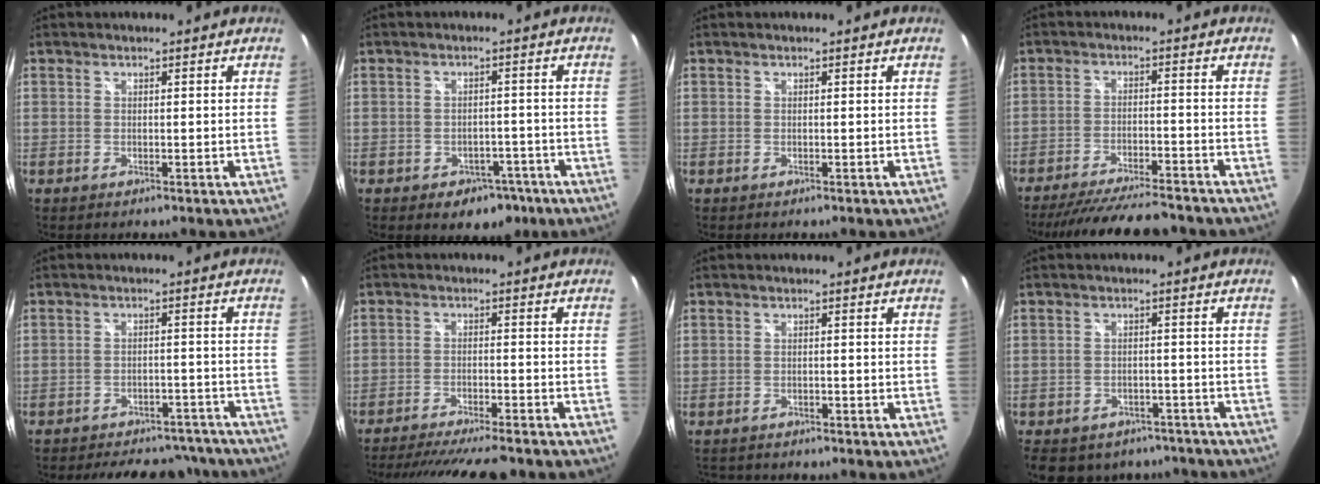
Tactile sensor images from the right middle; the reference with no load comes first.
{"total": 6.5, "force": [-3.8, 4.6, 2.5], "torque": [-0.051, 0.007, -0.036]}
{"total": 0.0}
{"total": 16.9, "force": [-14.9, 3.0, 7.5], "torque": [-0.149, -0.018, -0.221]}
{"total": 18.8, "force": [-16.4, 6.9, 6.1], "torque": [-0.130, 0.025, -0.195]}
{"total": 15.8, "force": [-13.9, 1.7, 7.5], "torque": [-0.148, -0.024, -0.210]}
{"total": 3.0, "force": [-2.7, 1.0, 0.7], "torque": [-0.020, -0.010, -0.044]}
{"total": 14.6, "force": [-11.2, 7.7, 5.4], "torque": [-0.125, 0.002, -0.144]}